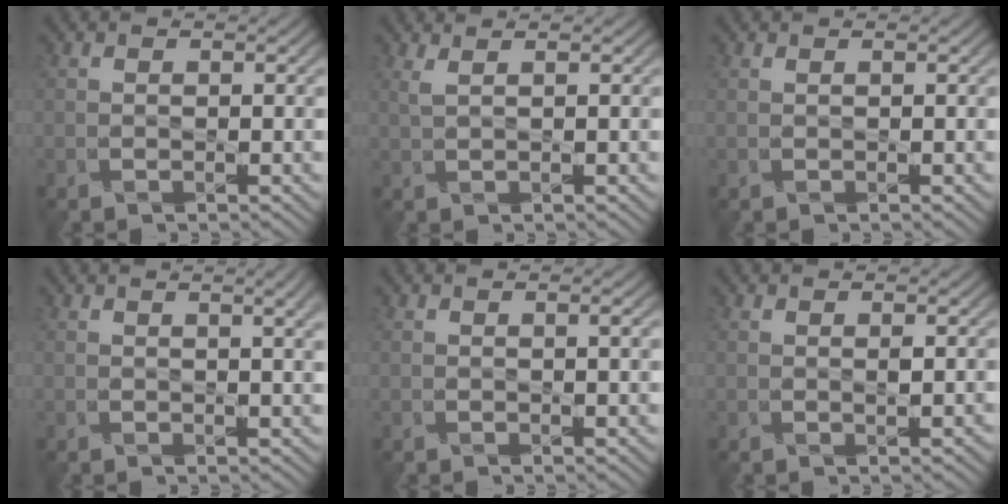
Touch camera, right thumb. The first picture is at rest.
{"total": 1.5, "force": [1.4, -0.1, 0.1], "torque": [0.002, 0.001, 0.028]}
{"total": 0.7, "force": [0.5, -0.2, -0.4], "torque": [0.011, 0.002, 0.010]}
{"total": 4.5, "force": [2.1, 1.6, 3.7], "torque": [-0.025, 0.008, 0.022]}
{"total": 0.9, "force": [0.5, 0.1, 0.7], "torque": [-0.008, 0.004, 0.009]}
{"total": 0.5, "force": [0.4, -0.2, -0.3], "torque": [0.007, 0.004, 0.009]}